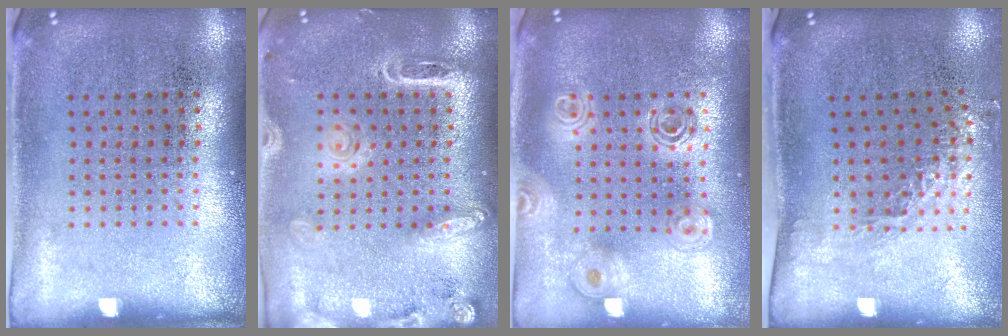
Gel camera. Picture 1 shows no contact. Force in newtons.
{"total": 2.0, "press": 1.8, "slide": 1.1}
{"total": 1.7, "press": 1.5, "slide": 0.8}
{"total": 1.2, "press": 1.0, "slide": 0.8}